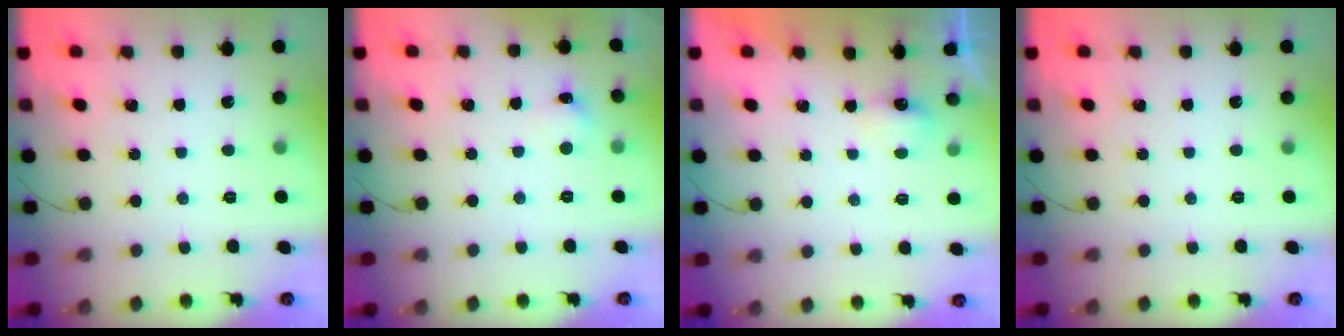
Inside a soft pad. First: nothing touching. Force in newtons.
{"total": 5.3, "press": 5.0, "slide": 1.5}
{"total": 2.5, "press": 2.5, "slide": 0.6}
{"total": 0.0}